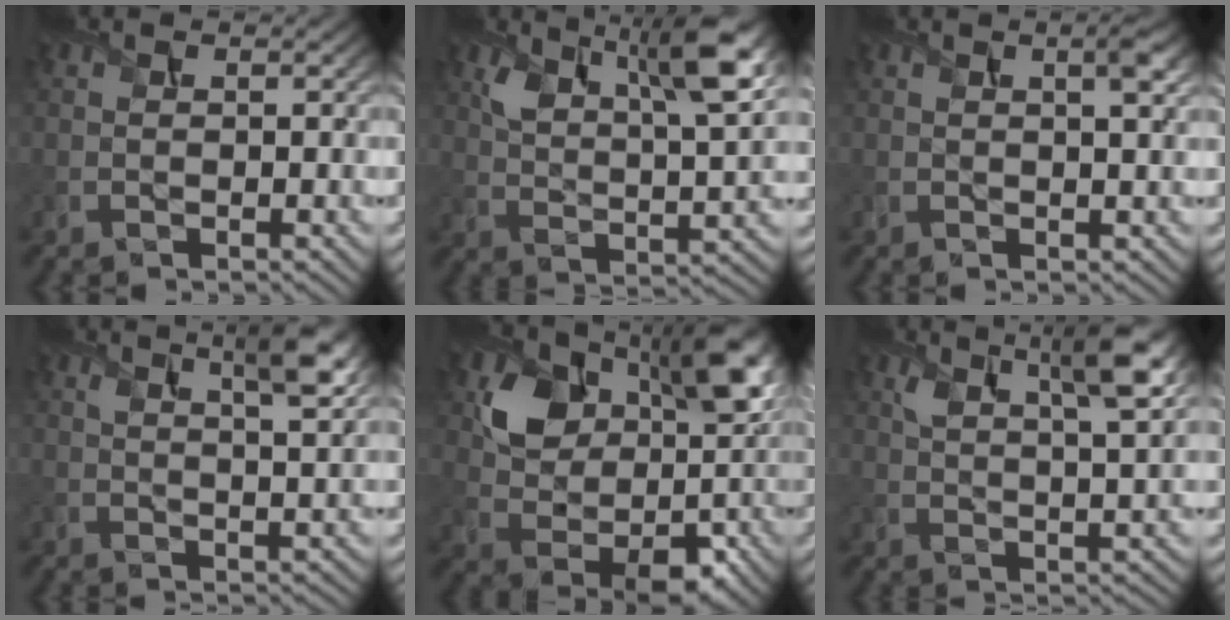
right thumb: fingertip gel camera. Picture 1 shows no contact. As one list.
[{"total": 10.6, "force": [5.3, 4.2, 8.2], "torque": [-0.152, -0.002, 0.100]}, {"total": 2.4, "force": [1.0, 0.5, 2.2], "torque": [-0.035, 0.004, 0.015]}, {"total": 6.3, "force": [3.6, 1.4, 5.0], "torque": [-0.076, 0.007, 0.060]}, {"total": 11.2, "force": [3.9, 7.9, 6.9], "torque": [-0.122, -0.023, 0.080]}, {"total": 8.8, "force": [5.0, 2.4, 6.9], "torque": [-0.124, 0.005, 0.091]}]